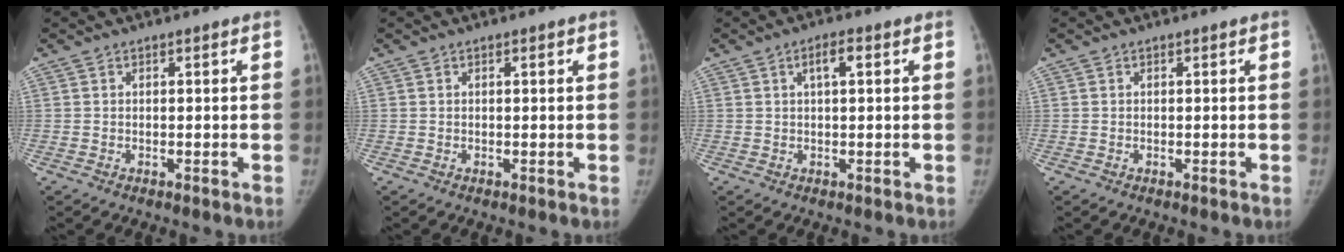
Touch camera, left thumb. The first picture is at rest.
{"total": 0.6, "force": [0.3, 0.1, 0.5], "torque": [-0.008, 0.000, 0.003]}
{"total": 3.0, "force": [1.0, 0.9, 2.7], "torque": [-0.045, 0.009, 0.017]}
{"total": 0.0}